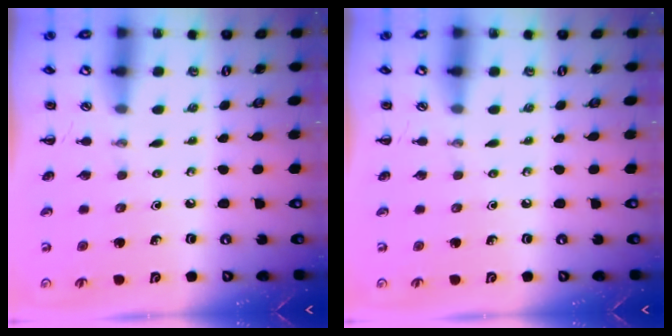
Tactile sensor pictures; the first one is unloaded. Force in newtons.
{"total": 0.0}